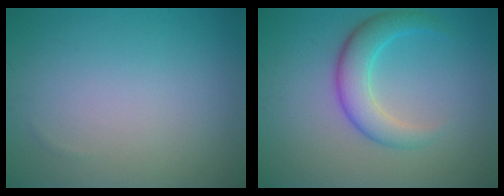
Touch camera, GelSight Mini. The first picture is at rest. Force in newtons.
{"total": 4.2, "press": 4.2, "slide": 0.1}